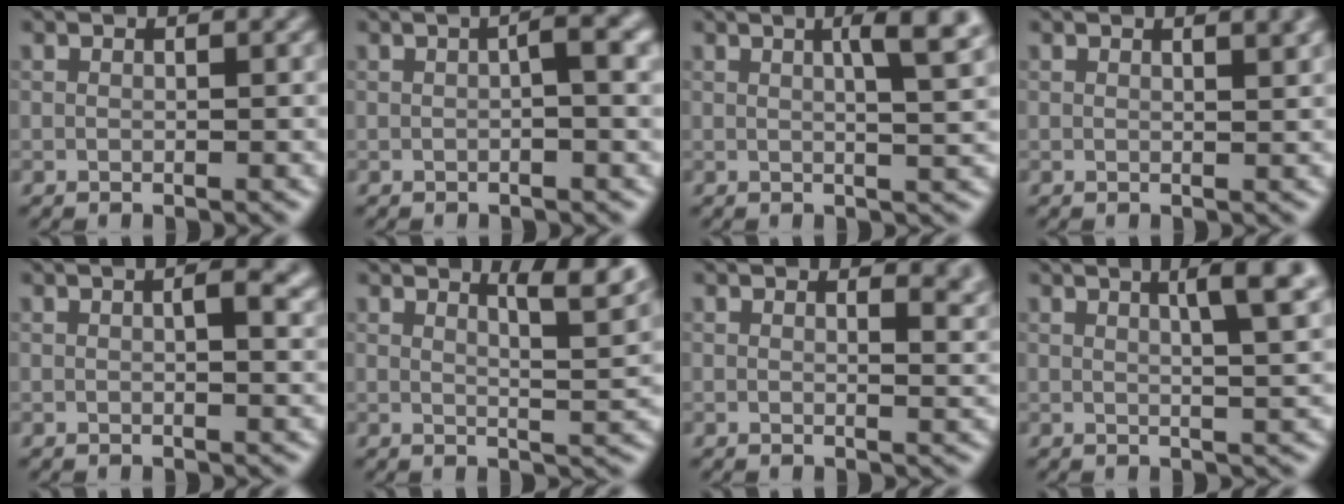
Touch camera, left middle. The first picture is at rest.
{"total": 2.6, "force": [0.1, 0.4, 2.6], "torque": [-0.039, 0.007, 0.000]}
{"total": 5.0, "force": [1.7, 1.1, 4.5], "torque": [-0.050, 0.011, 0.019]}
{"total": 2.3, "force": [1.4, 0.8, 1.7], "torque": [-0.009, 0.004, 0.014]}
{"total": 2.9, "force": [0.8, 0.9, 2.6], "torque": [-0.036, 0.001, 0.010]}
{"total": 5.0, "force": [3.3, 1.2, 3.6], "torque": [-0.040, 0.005, 0.047]}
{"total": 2.4, "force": [1.8, 0.8, 1.4], "torque": [-0.012, -0.006, 0.026]}
{"total": 5.3, "force": [2.2, 1.3, 4.7], "torque": [-0.047, 0.011, 0.025]}